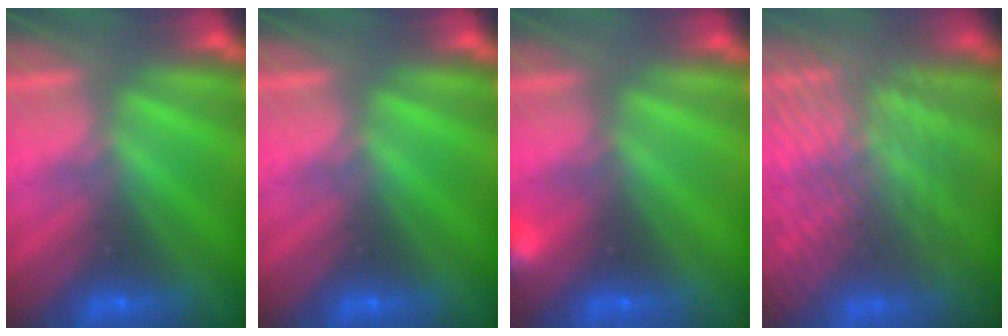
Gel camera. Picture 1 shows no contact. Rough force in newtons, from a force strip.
{"total": 0.0}
{"total": 2.9}
{"total": 8.2}